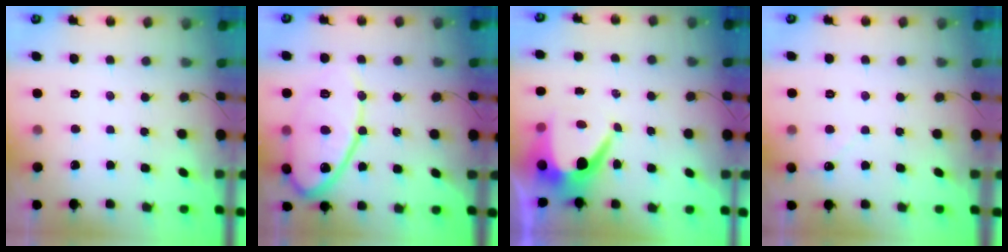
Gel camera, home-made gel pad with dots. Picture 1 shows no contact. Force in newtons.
{"total": 14.3, "press": 14.3, "slide": 1.1}
{"total": 8.0, "press": 8.0, "slide": 0.5}
{"total": 2.7, "press": 2.7, "slide": 0.3}